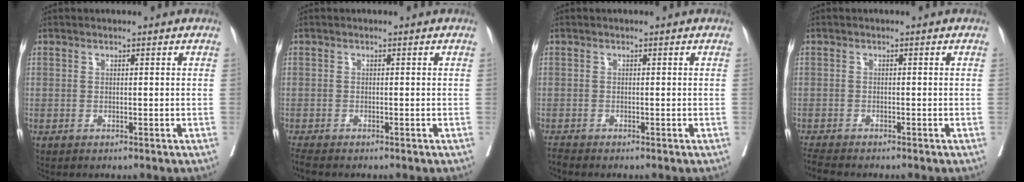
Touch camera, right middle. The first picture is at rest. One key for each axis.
{"total": 2.3, "fx": -2.0, "fy": 0.3, "fz": 1.0, "tx": -0.020, "ty": -0.007, "tz": -0.034}
{"total": 0.9, "fx": -0.9, "fy": -0.2, "fz": 0.0, "tx": -0.007, "ty": -0.005, "tz": -0.018}
{"total": 3.8, "fx": -3.5, "fy": 0.4, "fz": 1.3, "tx": -0.023, "ty": -0.014, "tz": -0.060}